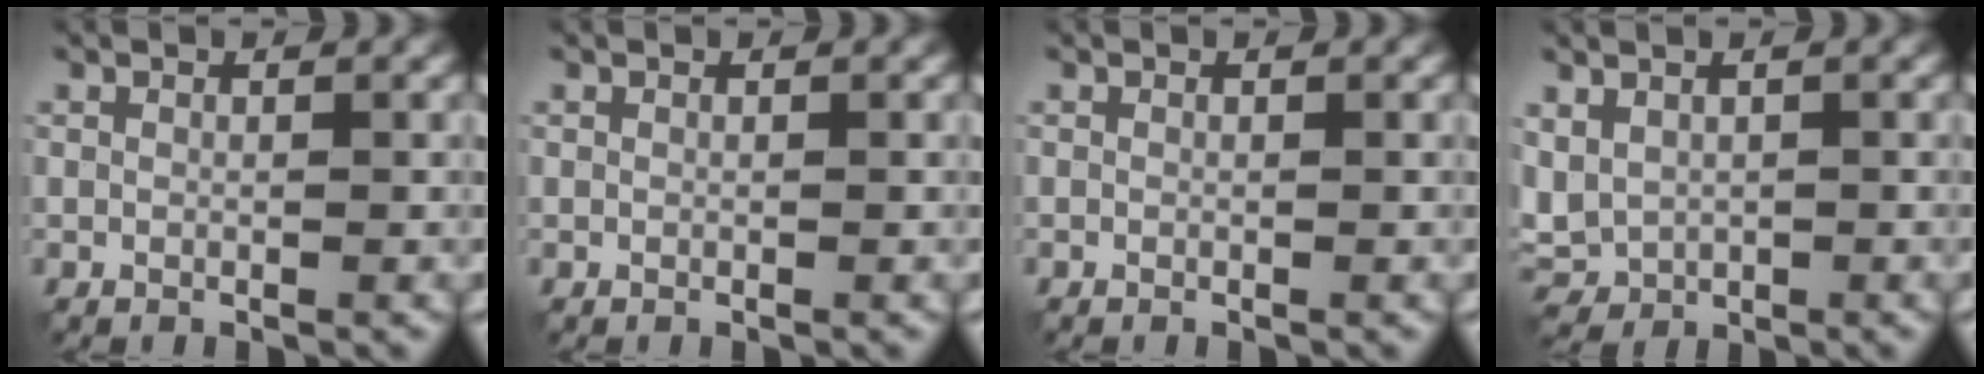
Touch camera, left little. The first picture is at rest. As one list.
[{"total": 0.0}, {"total": 0.0}, {"total": 3.1, "force": [0.4, 2.5, 1.8], "torque": [-0.047, -0.005, 0.009]}]